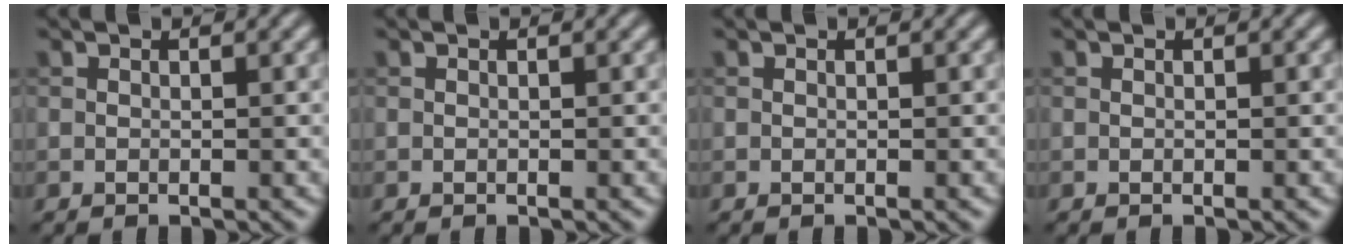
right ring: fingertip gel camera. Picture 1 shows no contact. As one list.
[{"total": 0.0}, {"total": 0.0}, {"total": 0.0}]